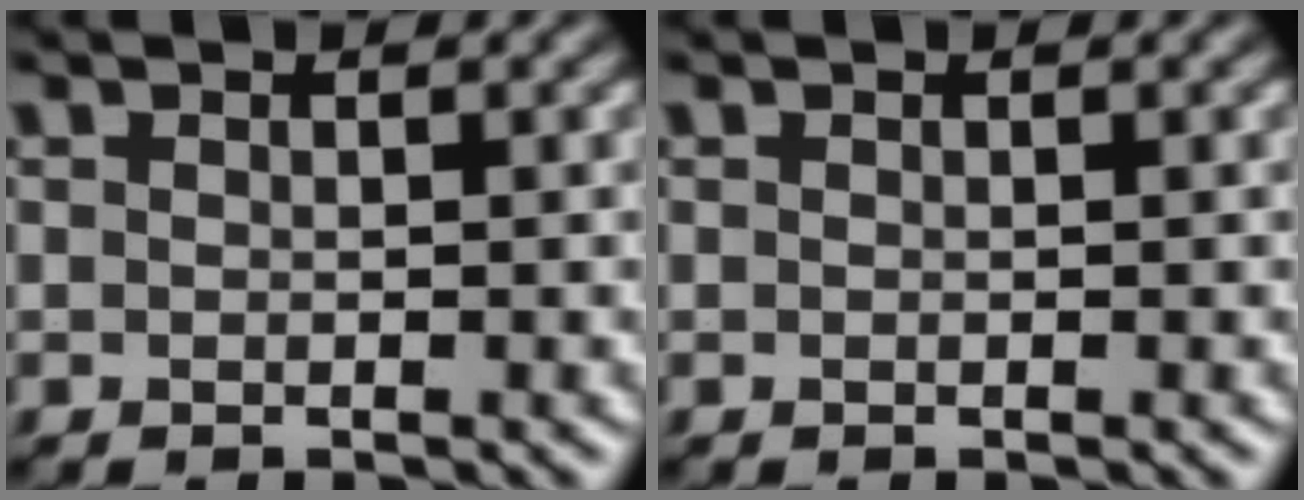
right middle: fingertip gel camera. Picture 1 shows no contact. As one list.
[{"total": 0.0}]